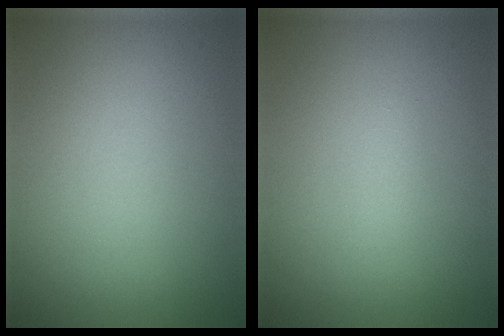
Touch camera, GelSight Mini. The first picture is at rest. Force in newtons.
{"total": 0.8, "press": 0.8, "slide": 0.0}